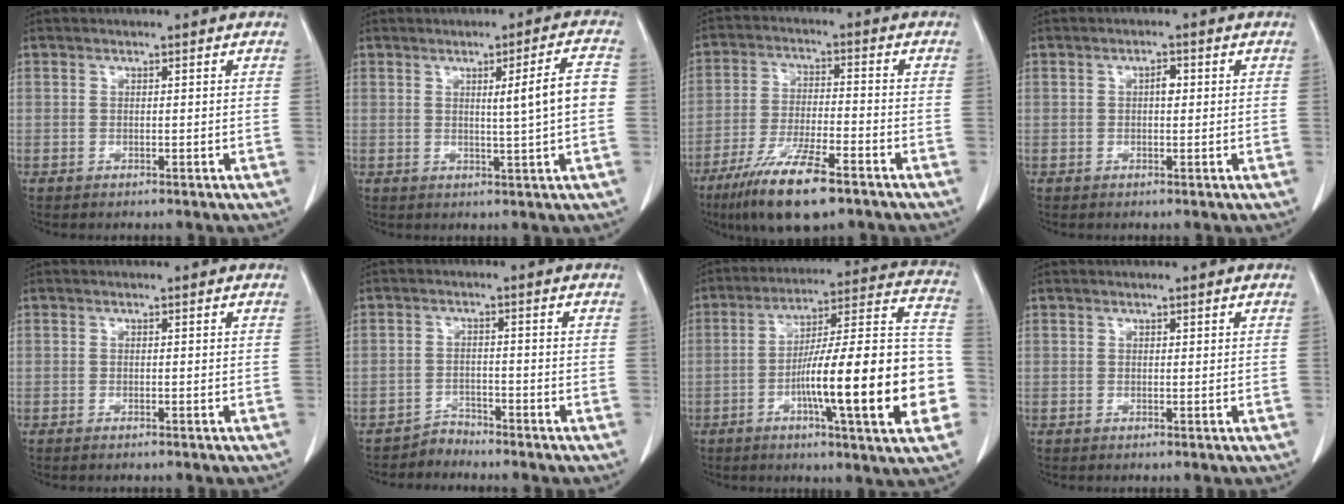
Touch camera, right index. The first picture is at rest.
{"total": 6.5, "force": [0.4, -0.5, 6.5], "torque": [-0.093, 0.003, 0.008]}
{"total": 12.4, "force": [-8.1, 2.1, 9.1], "torque": [-0.171, -0.025, -0.141]}
{"total": 1.6, "force": [0.2, 0.8, 1.4], "torque": [-0.021, 0.004, 0.002]}
{"total": 0.8, "force": [-0.7, 0.0, 0.5], "torque": [-0.011, -0.002, -0.010]}
{"total": 2.3, "force": [-2.1, 0.4, -0.8], "torque": [0.023, -0.005, -0.039]}
{"total": 24.0, "force": [-5.9, 2.0, 23.2], "torque": [-0.280, 0.016, -0.088]}
{"total": 0.0}